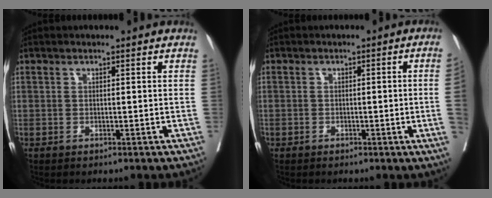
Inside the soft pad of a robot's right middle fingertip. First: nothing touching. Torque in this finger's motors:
{"motor_torque": [0.94, -1.19, -0.85, -0.21]}